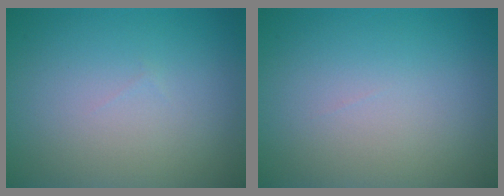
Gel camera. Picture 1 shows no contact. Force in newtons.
{"total": 0.0}